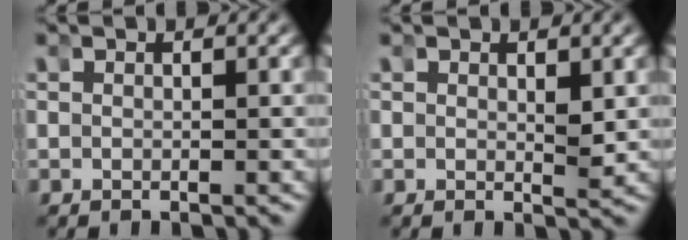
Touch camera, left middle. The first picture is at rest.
{"total": 1.3, "force": [0.4, 0.4, 1.1], "torque": [-0.016, -0.010, 0.011]}